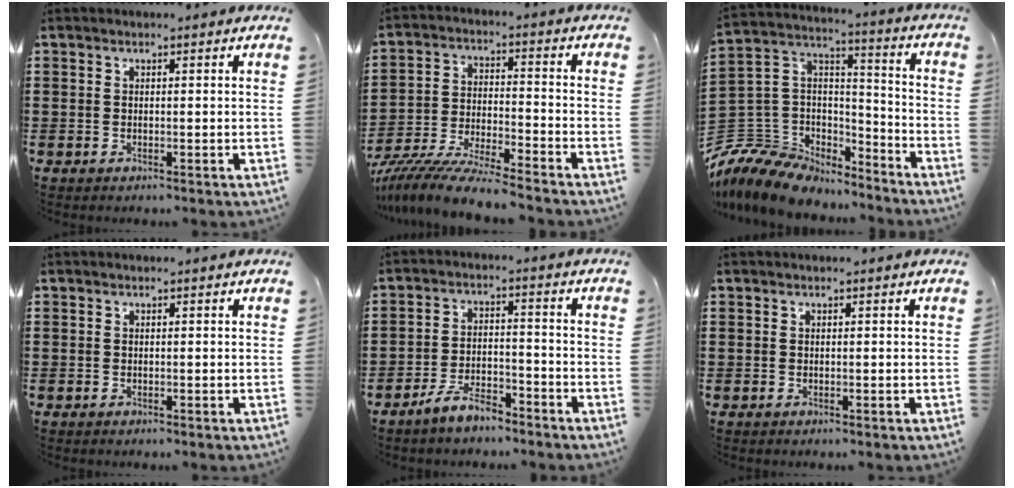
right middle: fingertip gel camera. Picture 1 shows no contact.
{"total": 8.4, "force": [-8.1, -0.2, 2.4], "torque": [-0.052, -0.001, -0.161]}
{"total": 11.1, "force": [-9.1, 5.7, 2.5], "torque": [-0.094, 0.010, -0.184]}
{"total": 0.0}
{"total": 5.6, "force": [-4.9, 1.4, 2.5], "torque": [-0.052, 0.006, -0.095]}
{"total": 0.0}